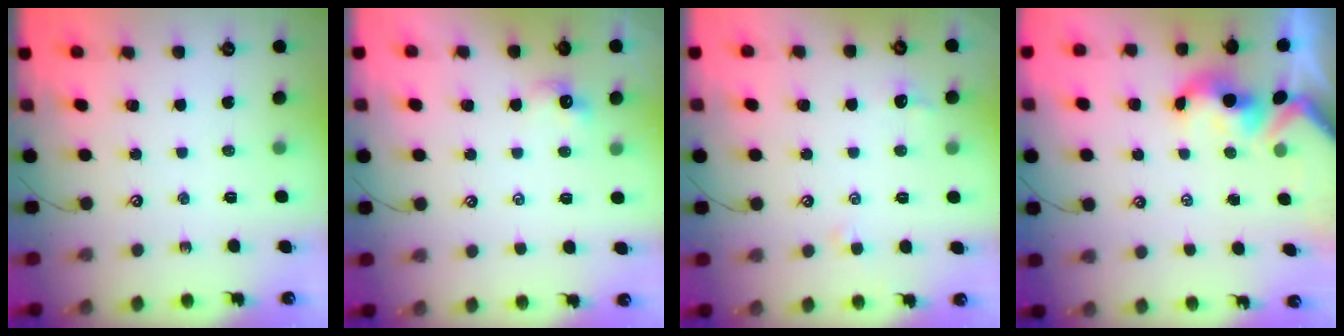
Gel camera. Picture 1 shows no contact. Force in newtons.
{"total": 2.3, "press": 2.2, "slide": 0.4}
{"total": 1.1, "press": 0.9, "slide": 0.6}
{"total": 1.7, "press": 1.5, "slide": 0.7}